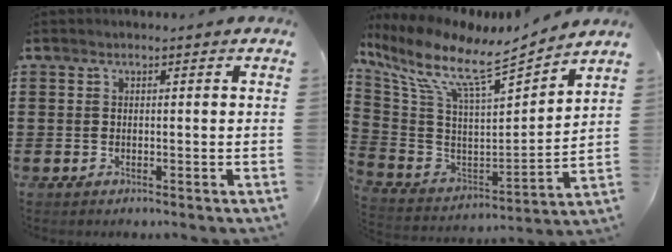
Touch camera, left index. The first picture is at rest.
{"total": 9.2, "force": [6.9, 1.3, 6.0], "torque": [-0.143, -0.057, 0.109]}